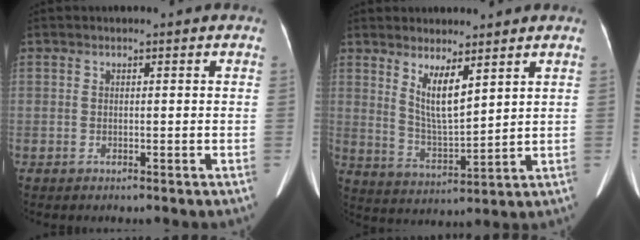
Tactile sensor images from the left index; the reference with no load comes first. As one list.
[{"total": 7.1, "force": [3.8, 1.1, 5.8], "torque": [-0.113, -0.026, 0.082]}]